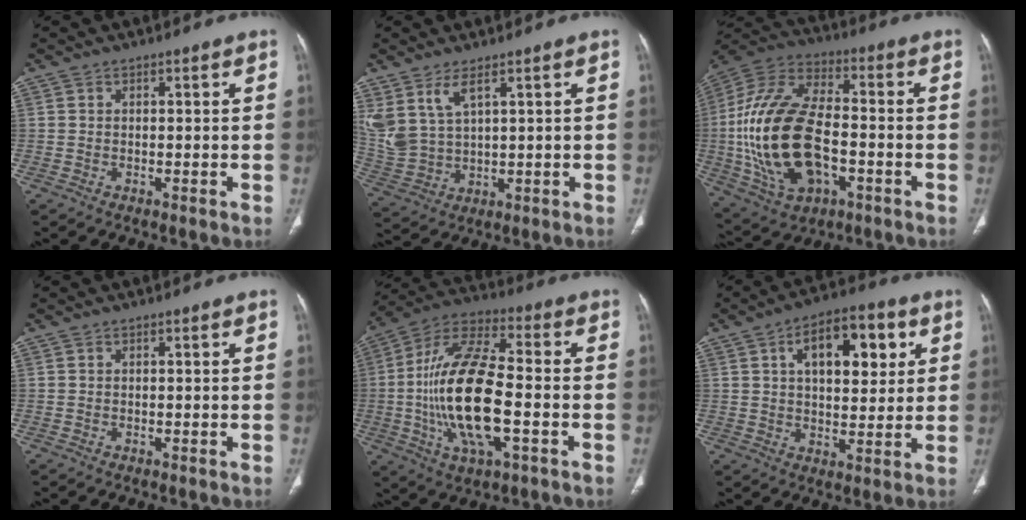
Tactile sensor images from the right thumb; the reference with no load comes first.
{"total": 8.9, "force": [4.9, 4.1, 6.2], "torque": [-0.134, -0.016, 0.119]}
{"total": 24.9, "force": [-3.8, 13.8, 20.4], "torque": [-0.418, 0.013, -0.059]}
{"total": 0.0}
{"total": 20.9, "force": [-3.3, 7.9, 19.0], "torque": [-0.381, 0.022, -0.058]}
{"total": 14.3, "force": [4.9, 7.5, 11.1], "torque": [-0.123, 0.002, 0.074]}